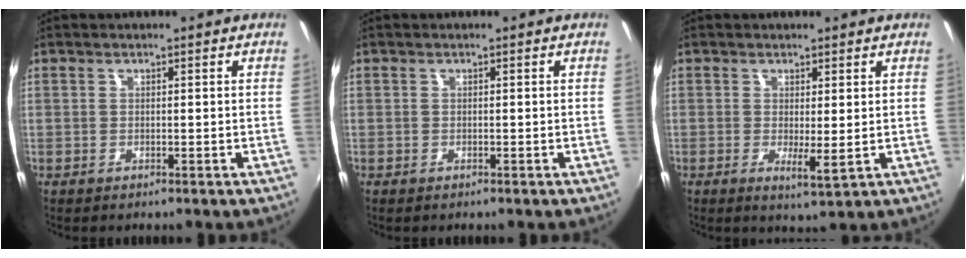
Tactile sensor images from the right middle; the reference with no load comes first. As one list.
[{"total": 0.0}, {"total": 2.9, "force": [0.0, 0.4, 2.9], "torque": [-0.051, -0.010, 0.002]}]